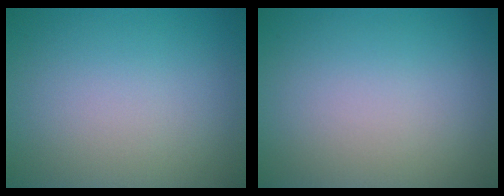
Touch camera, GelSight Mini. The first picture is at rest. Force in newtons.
{"total": 0.0}